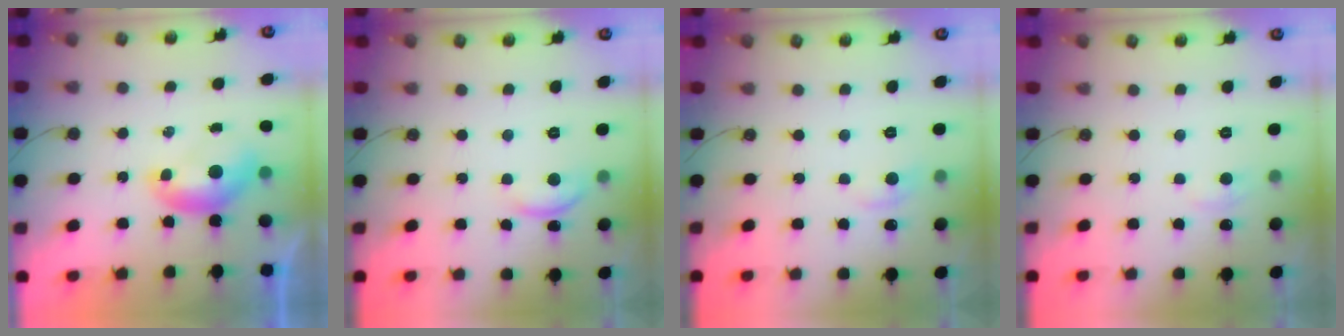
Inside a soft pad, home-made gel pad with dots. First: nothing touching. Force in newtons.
{"total": 2.1, "press": 2.0, "slide": 0.4}
{"total": 1.2, "press": 0.9, "slide": 0.8}
{"total": 2.9, "press": 2.9, "slide": 0.5}